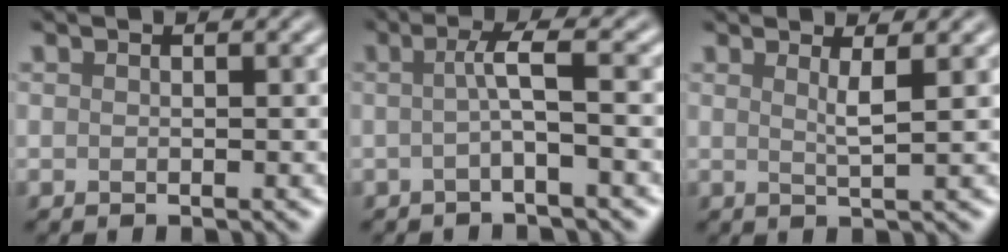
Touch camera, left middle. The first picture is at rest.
{"total": 2.9, "force": [-0.2, 0.4, 2.8], "torque": [-0.052, -0.002, -0.009]}
{"total": 1.9, "force": [0.8, 0.4, 1.7], "torque": [-0.024, -0.003, 0.006]}